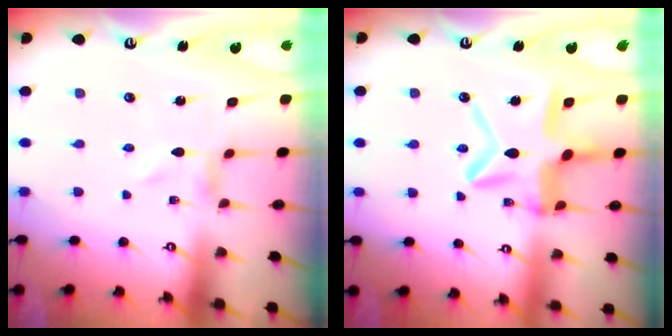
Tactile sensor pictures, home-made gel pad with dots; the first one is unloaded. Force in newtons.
{"total": 14.9, "press": 14.8, "slide": 1.4}